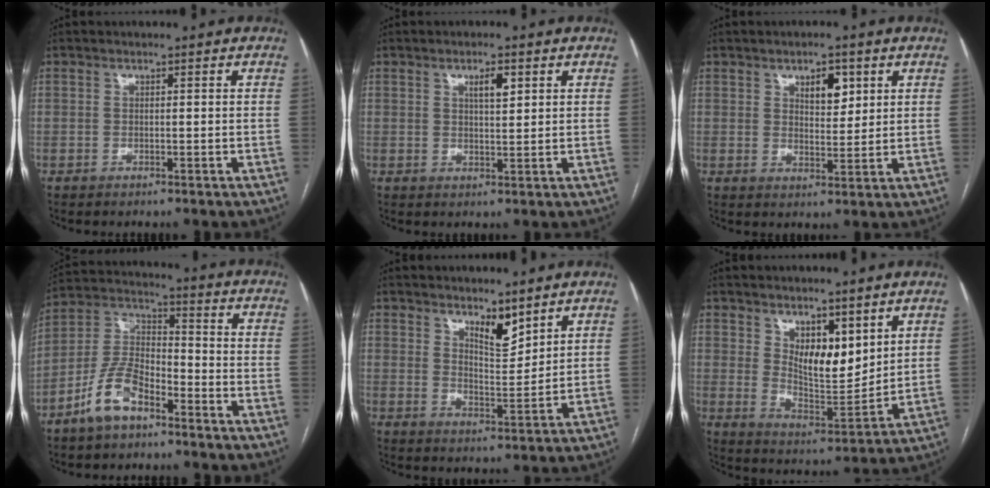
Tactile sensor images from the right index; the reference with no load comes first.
{"total": 3.0, "force": [1.5, 0.8, 2.6], "torque": [-0.043, -0.001, 0.024]}
{"total": 4.7, "force": [2.3, 2.2, 3.5], "torque": [-0.053, 0.001, 0.038]}
{"total": 9.8, "force": [-6.1, 4.0, 6.5], "torque": [-0.146, 0.010, -0.120]}
{"total": 5.2, "force": [3.9, 1.5, 2.9], "torque": [-0.051, -0.016, 0.071]}
{"total": 8.9, "force": [4.7, 3.6, 6.6], "torque": [-0.114, -0.011, 0.093]}